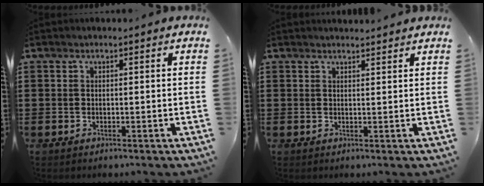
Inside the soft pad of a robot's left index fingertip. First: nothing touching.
{"total": 1.5, "force": [1.5, 0.0, 0.1], "torque": [-0.006, 0.000, 0.030]}